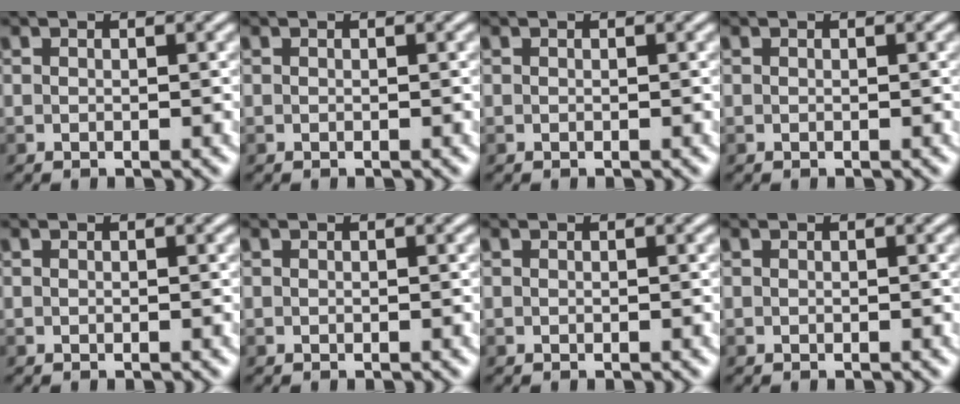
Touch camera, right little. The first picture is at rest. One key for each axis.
{"total": 0.0}
{"total": 0.0}
{"total": 0.0}
{"total": 0.0}
{"total": 0.0}
{"total": 0.0}
{"total": 0.0}